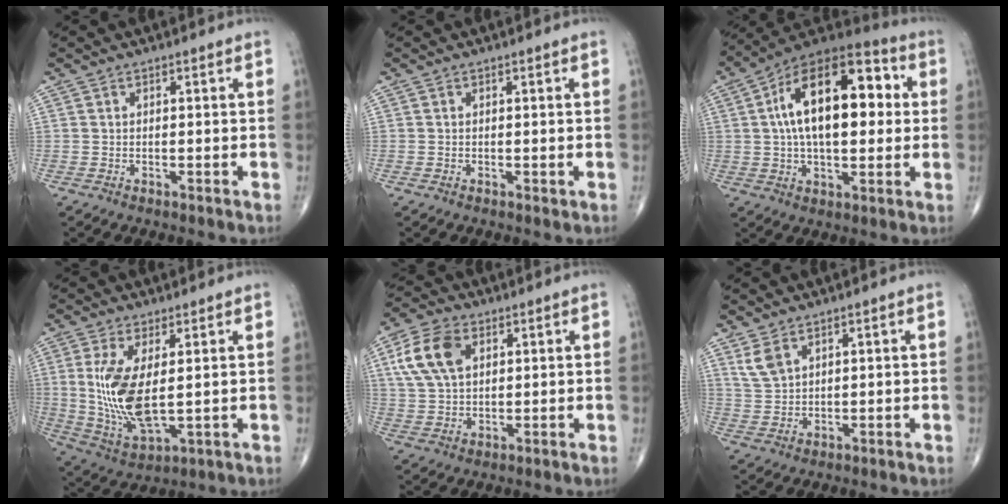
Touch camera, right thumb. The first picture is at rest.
{"total": 0.0}
{"total": 21.6, "force": [3.5, 11.1, 18.2], "torque": [-0.276, 0.026, 0.045]}
{"total": 12.7, "force": [1.5, 5.2, 11.5], "torque": [-0.242, -0.023, 0.044]}
{"total": 10.2, "force": [3.5, 6.4, 7.2], "torque": [-0.136, 0.002, 0.067]}
{"total": 4.1, "force": [2.5, 2.3, 2.3], "torque": [-0.043, -0.008, 0.061]}